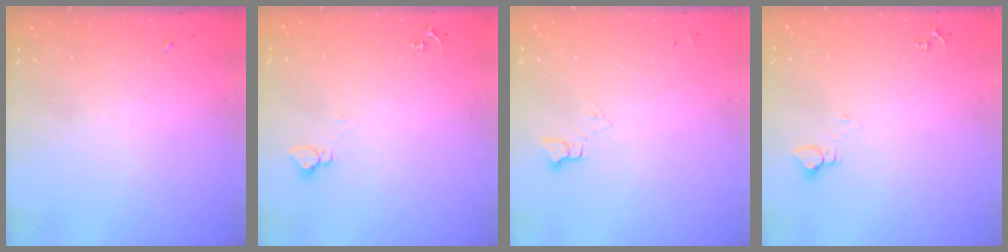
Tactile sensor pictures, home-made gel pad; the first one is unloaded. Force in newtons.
{"total": 2.7, "press": 2.7, "slide": 0.2}
{"total": 4.1, "press": 4.0, "slide": 0.4}
{"total": 4.0, "press": 4.0, "slide": 0.4}